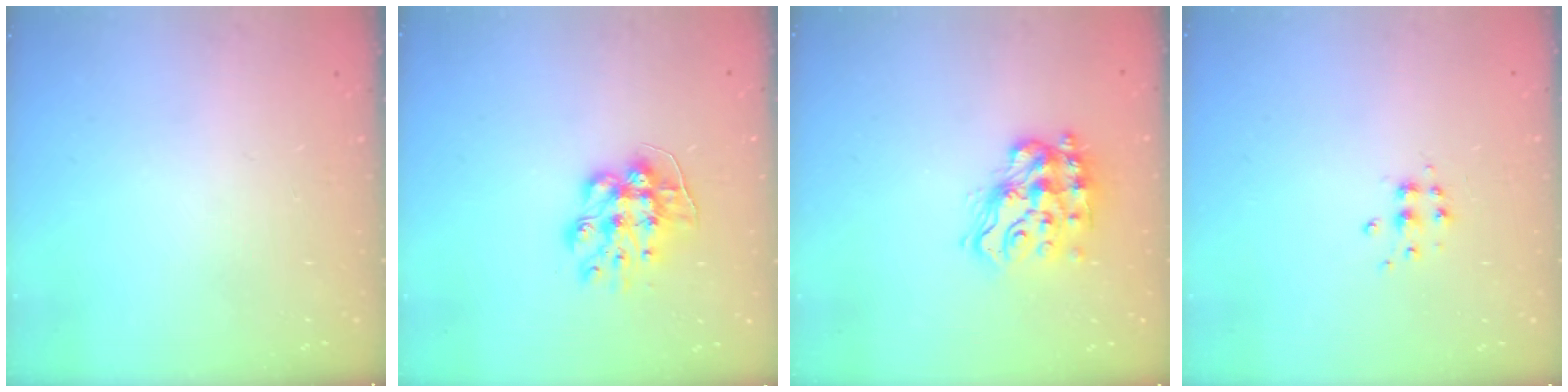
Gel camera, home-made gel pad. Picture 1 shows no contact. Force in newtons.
{"total": 11.3, "press": 11.2, "slide": 0.8}
{"total": 14.6, "press": 14.5, "slide": 0.9}
{"total": 5.4, "press": 5.4, "slide": 0.5}